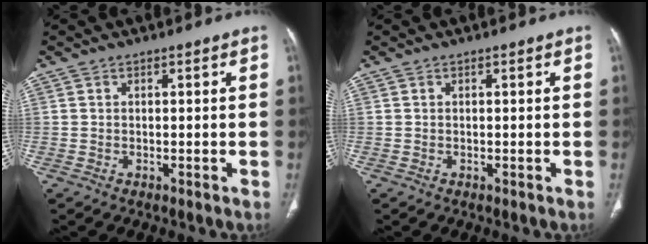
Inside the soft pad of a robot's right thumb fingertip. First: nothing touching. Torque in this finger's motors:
{"motor_torque": [-0.12, 0.13, -0.26, 0.15, 0.00]}